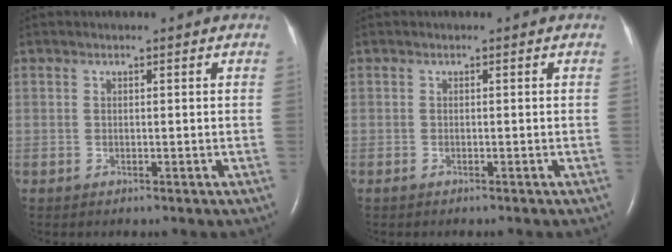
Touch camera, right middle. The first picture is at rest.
{"total": 0.8, "force": [-0.7, 0.1, 0.4], "torque": [-0.012, -0.002, -0.010]}